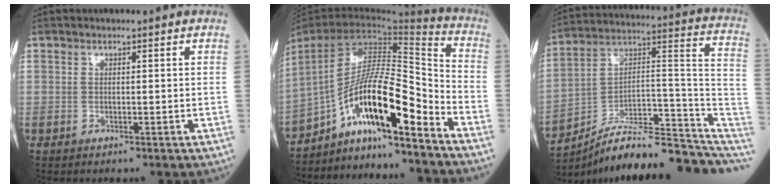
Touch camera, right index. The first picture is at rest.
{"total": 17.0, "force": [-11.5, 1.6, 12.4], "torque": [-0.229, 0.019, -0.203]}
{"total": 19.8, "force": [-17.3, 3.5, 9.1], "torque": [-0.086, 0.060, -0.262]}